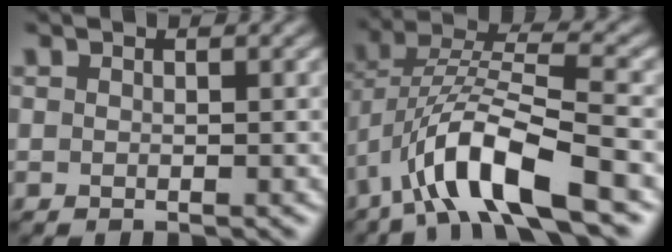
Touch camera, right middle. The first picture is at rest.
{"total": 9.9, "force": [-5.4, 2.8, 7.9], "torque": [-0.152, 0.011, -0.102]}